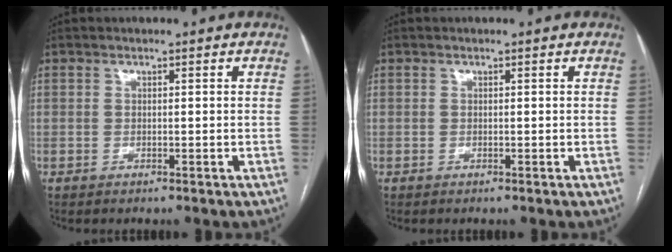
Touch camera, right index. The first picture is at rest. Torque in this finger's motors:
{"motor_torque": [0.00, 0.00, 0.00, -0.01]}